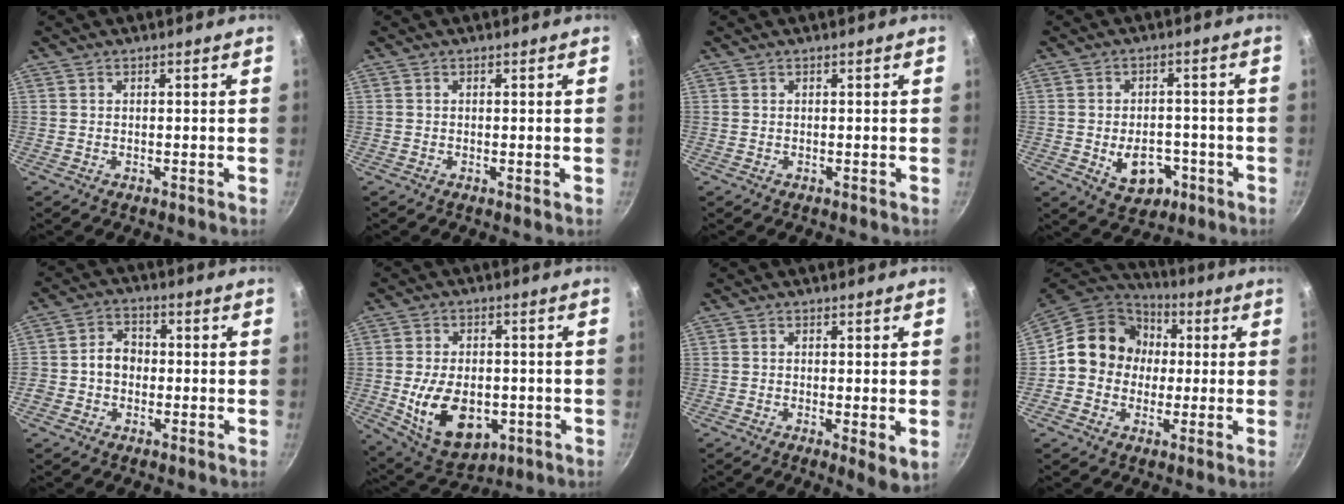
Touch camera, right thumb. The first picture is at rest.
{"total": 0.0}
{"total": 0.0}
{"total": 8.4, "force": [-2.7, 5.9, 5.4], "torque": [-0.052, 0.013, -0.031]}
{"total": 5.5, "force": [-0.8, 4.6, 2.8], "torque": [-0.019, 0.015, -0.024]}
{"total": 14.9, "force": [-3.0, 9.5, 11.0], "torque": [-0.164, -0.003, -0.031]}
{"total": 4.3, "force": [-0.6, 1.2, 4.1], "torque": [-0.062, -0.015, -0.009]}
{"total": 13.9, "force": [1.0, 12.5, 5.9], "torque": [-0.059, 0.032, -0.003]}